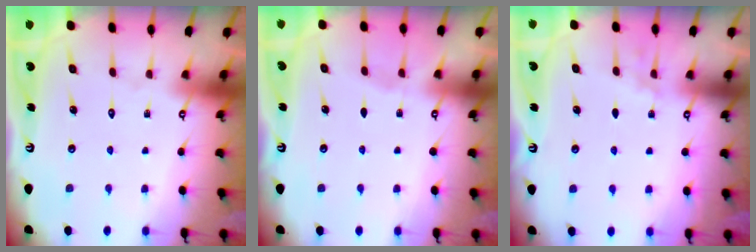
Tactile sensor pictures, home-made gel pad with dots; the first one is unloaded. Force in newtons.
{"total": 1.4, "press": 1.3, "slide": 0.4}
{"total": 2.5, "press": 1.6, "slide": 1.8}